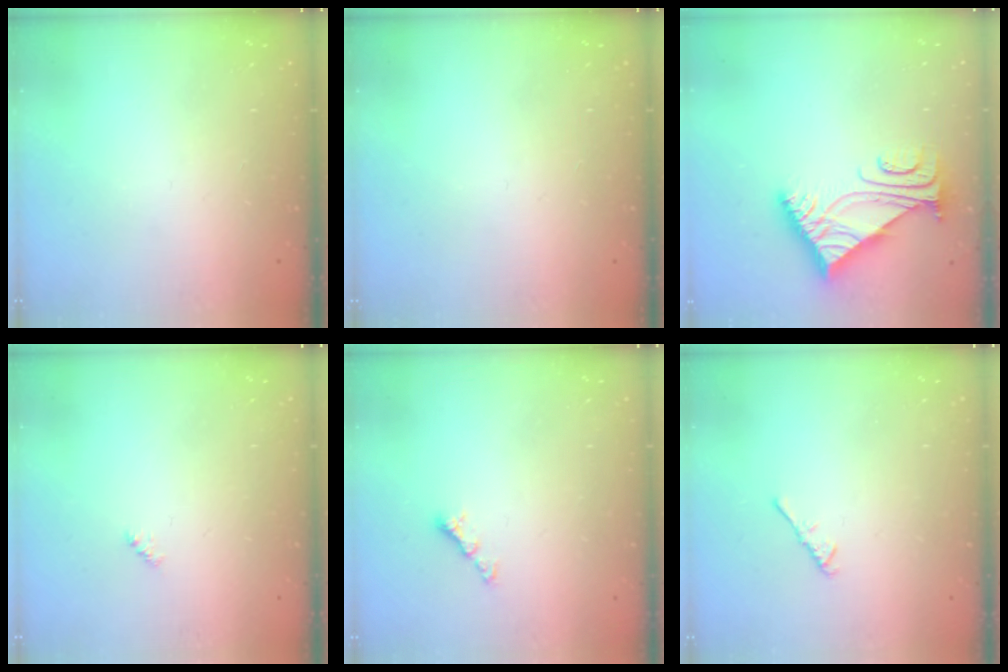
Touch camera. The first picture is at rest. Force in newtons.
{"total": 0.0}
{"total": 5.5, "press": 5.4, "slide": 0.7}
{"total": 2.4, "press": 2.4, "slide": 0.5}
{"total": 3.9, "press": 3.9, "slide": 0.6}
{"total": 2.6, "press": 2.6, "slide": 0.6}